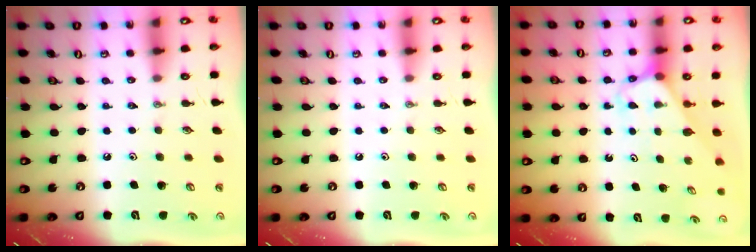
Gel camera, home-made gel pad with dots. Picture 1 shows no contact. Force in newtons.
{"total": 0.0}
{"total": 3.1, "press": 3.1, "slide": 0.2}